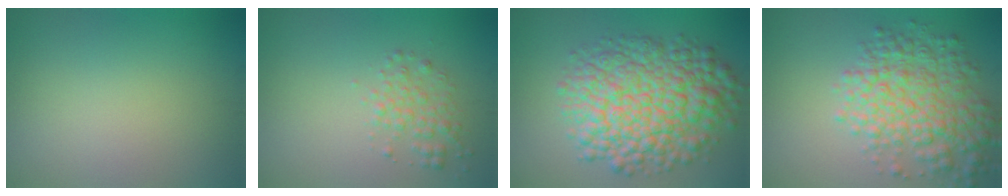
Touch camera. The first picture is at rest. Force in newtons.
{"total": 2.2, "press": 2.2, "slide": 0.1}
{"total": 10.8, "press": 10.8, "slide": 0.3}
{"total": 6.8, "press": 6.8, "slide": 0.2}